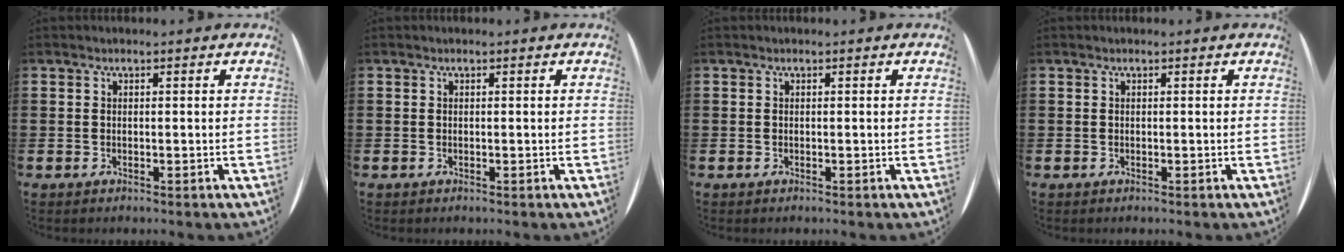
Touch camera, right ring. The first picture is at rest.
{"total": 0.0}
{"total": 0.0}
{"total": 0.0}